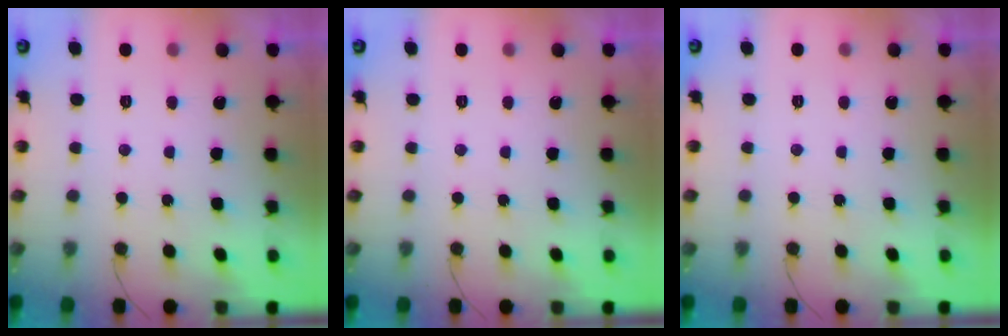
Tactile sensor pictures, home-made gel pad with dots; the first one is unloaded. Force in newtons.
{"total": 0.0}
{"total": 1.8, "press": 1.8, "slide": 0.1}